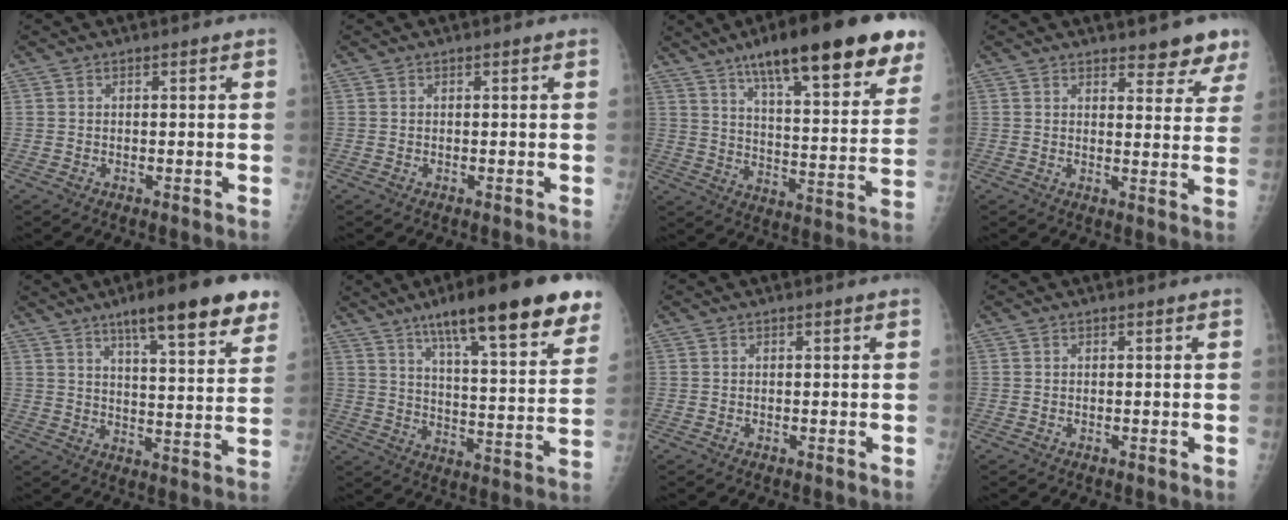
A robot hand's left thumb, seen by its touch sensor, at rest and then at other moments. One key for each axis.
{"total": 0.0}
{"total": 25.8, "fx": 16.4, "fy": 6.2, "fz": 18.9, "tx": -0.240, "ty": -0.042, "tz": 0.241}
{"total": 6.9, "fx": 5.8, "fy": 2.3, "fz": 2.9, "tx": -0.004, "ty": -0.035, "tz": 0.059}
{"total": 16.7, "fx": 10.7, "fy": 3.4, "fz": 12.4, "tx": -0.144, "ty": -0.044, "tz": 0.155}
{"total": 23.9, "fx": 15.2, "fy": 5.0, "fz": 17.7, "tx": -0.231, "ty": -0.045, "tz": 0.225}
{"total": 0.0}
{"total": 0.0}